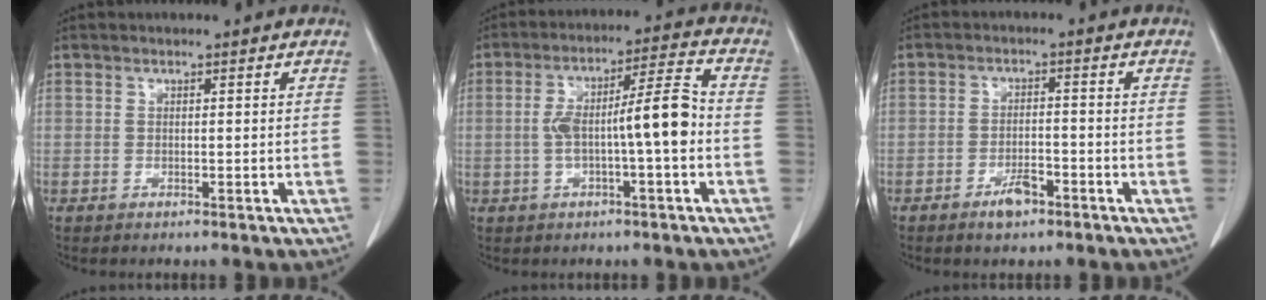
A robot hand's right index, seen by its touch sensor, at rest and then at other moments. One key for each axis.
{"total": 9.8, "fx": -1.4, "fy": 0.9, "fz": 9.7, "tx": -0.167, "ty": 0.028, "tz": -0.025}
{"total": 3.8, "fx": -2.4, "fy": 1.5, "fz": 2.5, "tx": -0.042, "ty": 0.003, "tz": -0.039}